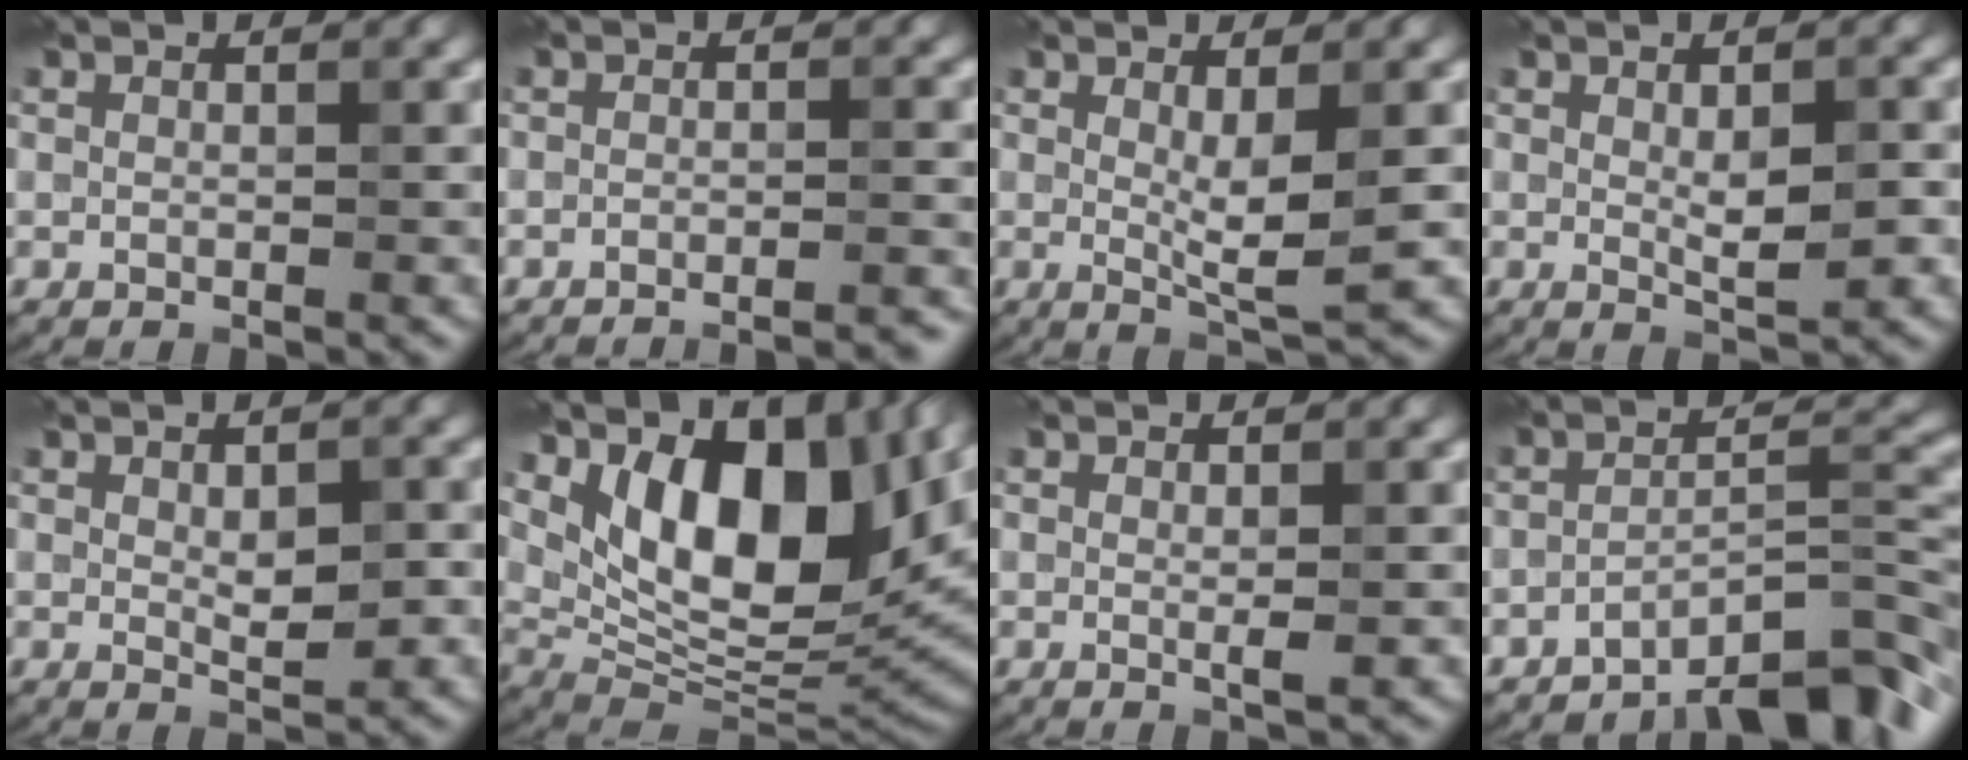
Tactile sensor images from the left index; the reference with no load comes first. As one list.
[{"total": 4.0, "force": [-3.7, 0.6, 1.4], "torque": [-0.009, 0.017, -0.052]}, {"total": 3.8, "force": [0.2, 0.6, 3.7], "torque": [-0.063, -0.011, 0.006]}, {"total": 3.6, "force": [0.0, 1.1, 3.4], "torque": [-0.060, -0.001, 0.002]}, {"total": 3.3, "force": [0.0, 1.3, 3.0], "torque": [-0.050, -0.001, 0.004]}, {"total": 13.3, "force": [5.0, 6.3, 10.6], "torque": [-0.161, -0.007, 0.087]}, {"total": 1.4, "force": [0.2, 0.2, 1.3], "torque": [-0.025, -0.002, 0.002]}, {"total": 7.0, "force": [-5.5, 1.3, 4.2], "torque": [-0.059, 0.013, -0.090]}]